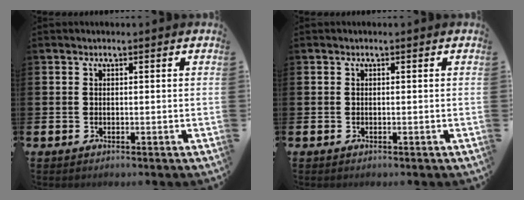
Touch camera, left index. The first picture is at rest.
{"total": 0.0}